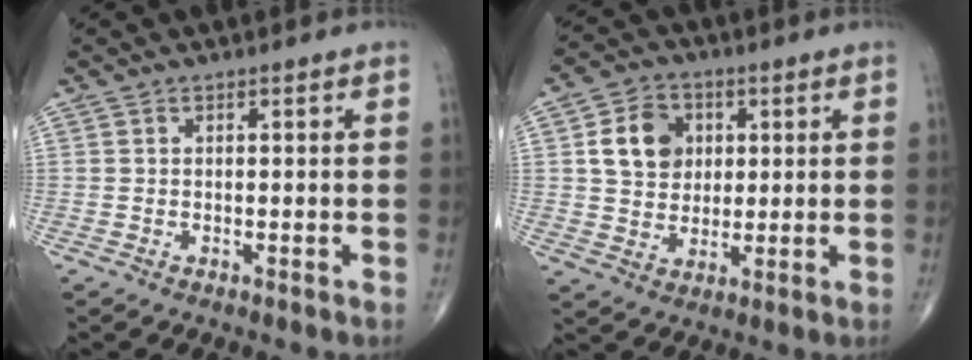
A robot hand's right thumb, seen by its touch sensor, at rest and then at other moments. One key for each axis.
{"total": 9.7, "fx": 2.3, "fy": 7.9, "fz": 5.2, "tx": -0.059, "ty": -0.003, "tz": 0.038}